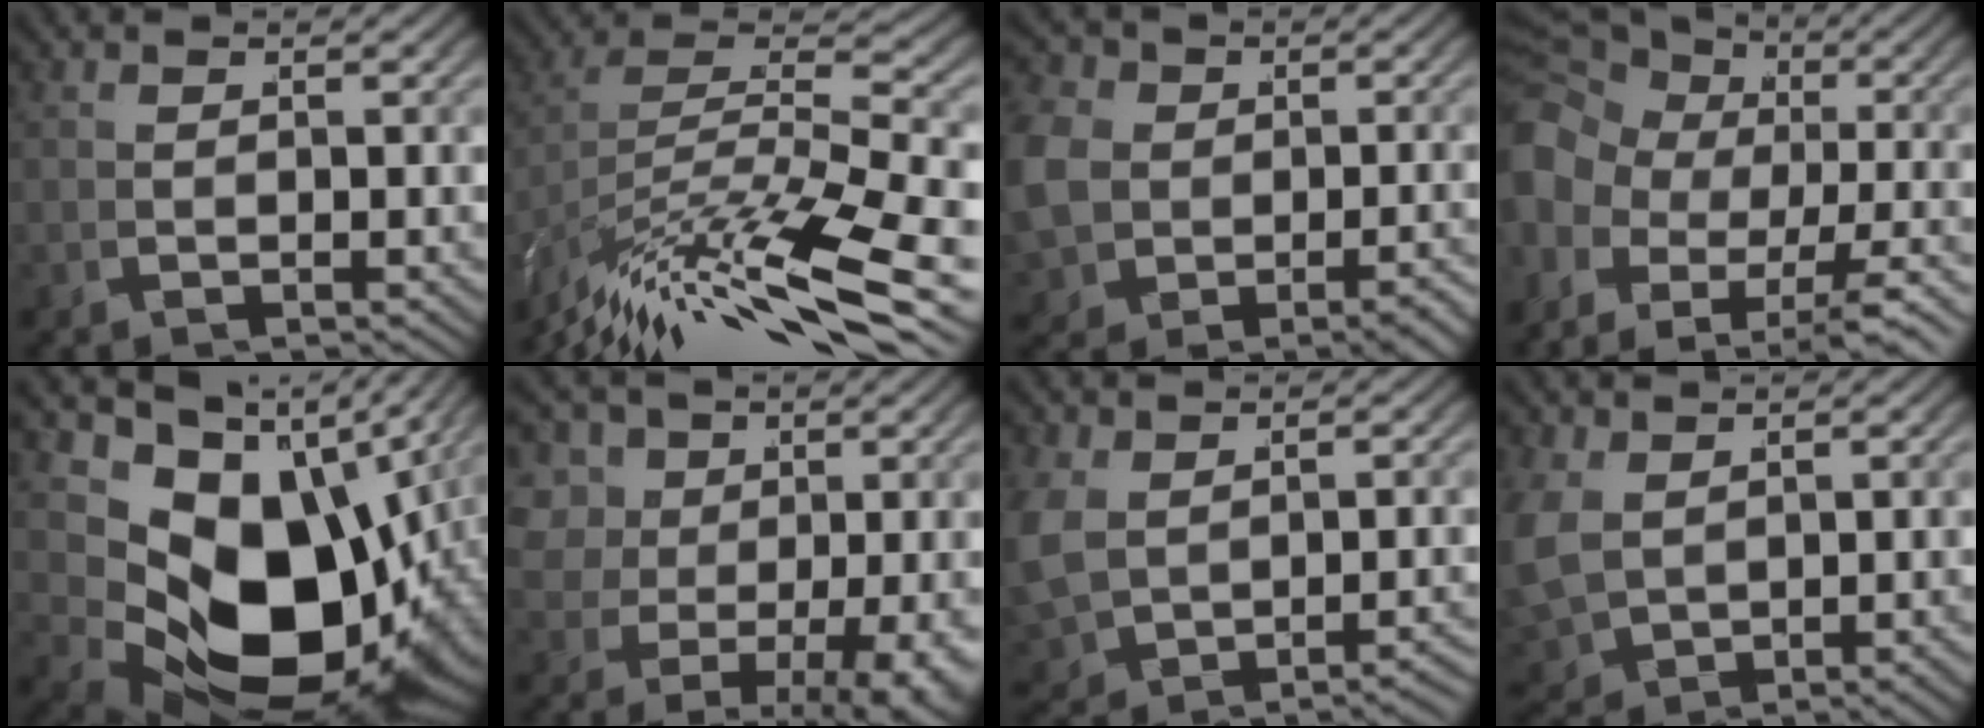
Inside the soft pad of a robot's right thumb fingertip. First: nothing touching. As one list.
[{"total": 10.7, "force": [-3.3, 6.1, 8.1], "torque": [-0.157, -0.017, -0.043]}, {"total": 6.1, "force": [-0.6, 5.2, 3.2], "torque": [-0.090, -0.019, -0.002]}, {"total": 9.7, "force": [-1.4, 7.6, 5.8], "torque": [-0.086, -0.009, -0.027]}, {"total": 20.1, "force": [-0.2, 12.2, 15.9], "torque": [-0.261, -0.049, 0.019]}, {"total": 8.9, "force": [1.1, 6.3, 6.2], "torque": [-0.119, -0.030, 0.037]}, {"total": 4.5, "force": [-0.6, 3.7, 2.5], "torque": [-0.079, -0.022, 0.010]}, {"total": 4.8, "force": [0.4, 4.0, 2.6], "torque": [-0.078, -0.025, 0.030]}]